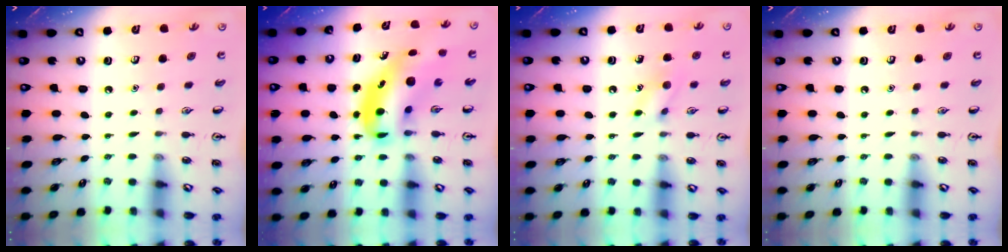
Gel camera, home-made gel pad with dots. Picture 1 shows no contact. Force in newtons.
{"total": 10.3, "press": 9.9, "slide": 2.9}
{"total": 8.3, "press": 8.3, "slide": 0.7}
{"total": 0.0}